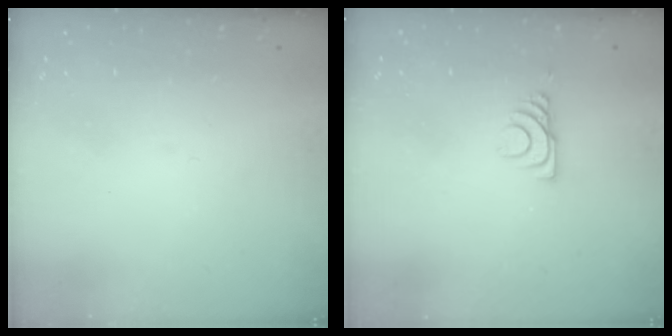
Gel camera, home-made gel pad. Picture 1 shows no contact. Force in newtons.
{"total": 5.9, "press": 5.9, "slide": 0.9}